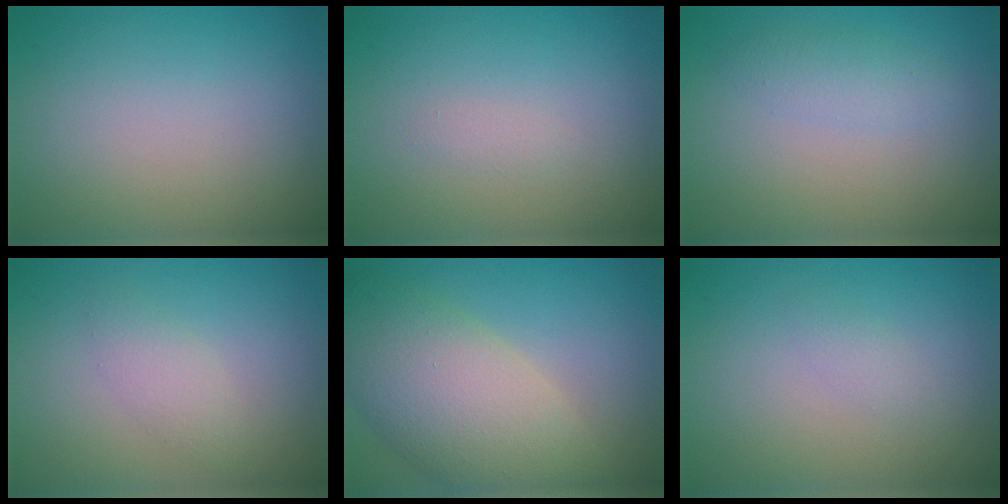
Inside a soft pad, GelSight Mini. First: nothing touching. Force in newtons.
{"total": 0.6, "press": 0.6, "slide": 0.0}
{"total": 1.6, "press": 1.6, "slide": 0.0}
{"total": 1.7, "press": 1.7, "slide": 0.1}
{"total": 9.9, "press": 9.9, "slide": 0.7}
{"total": 0.9, "press": 0.9, "slide": 0.0}